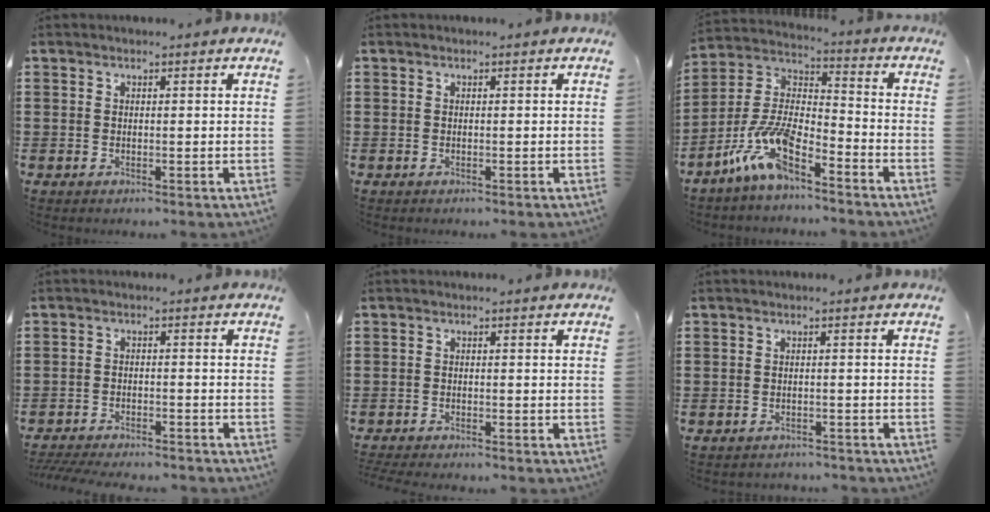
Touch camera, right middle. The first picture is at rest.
{"total": 0.0}
{"total": 10.7, "force": [-7.5, 3.0, 7.0], "torque": [-0.162, 0.003, -0.150]}
{"total": 3.5, "force": [-3.5, 0.1, 0.7], "torque": [-0.020, -0.004, -0.072]}
{"total": 1.6, "force": [-1.5, -0.1, 0.2], "torque": [-0.007, -0.003, -0.030]}
{"total": 1.4, "force": [-1.4, 0.1, -0.2], "torque": [-0.003, 0.000, -0.032]}